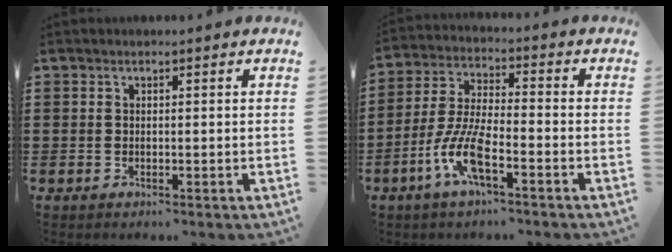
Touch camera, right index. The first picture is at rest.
{"total": 8.4, "force": [-4.3, 1.9, 7.0], "torque": [-0.177, -0.017, -0.087]}